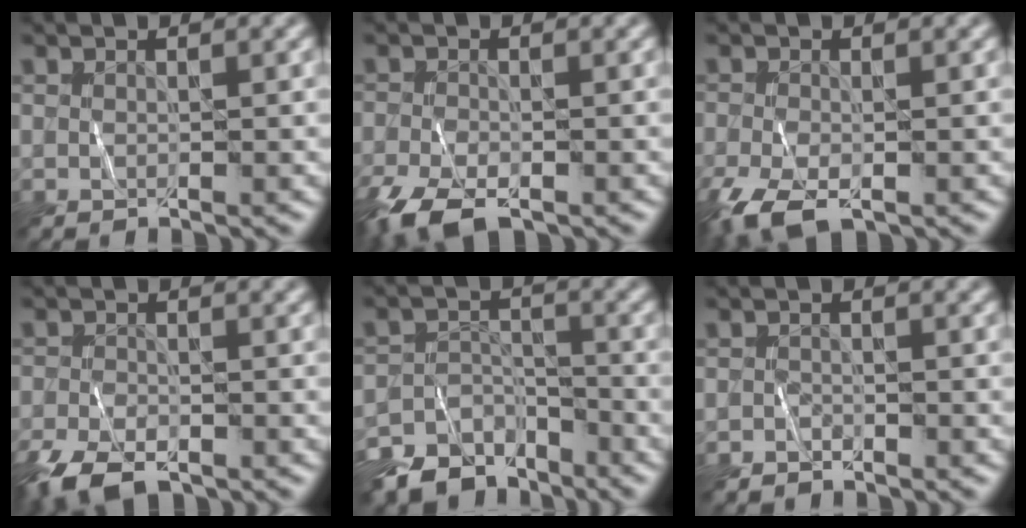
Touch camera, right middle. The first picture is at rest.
{"total": 6.1, "force": [-4.2, 2.6, 3.6], "torque": [-0.073, -0.017, -0.082]}
{"total": 5.1, "force": [-3.0, 2.4, 3.4], "torque": [-0.077, -0.013, -0.058]}
{"total": 5.6, "force": [-4.0, 2.5, 3.0], "torque": [-0.060, -0.014, -0.081]}
{"total": 7.9, "force": [-6.1, 4.4, 2.4], "torque": [-0.031, -0.010, -0.106]}
{"total": 1.0, "force": [-0.9, 0.5, 0.1], "torque": [0.000, 0.001, -0.016]}